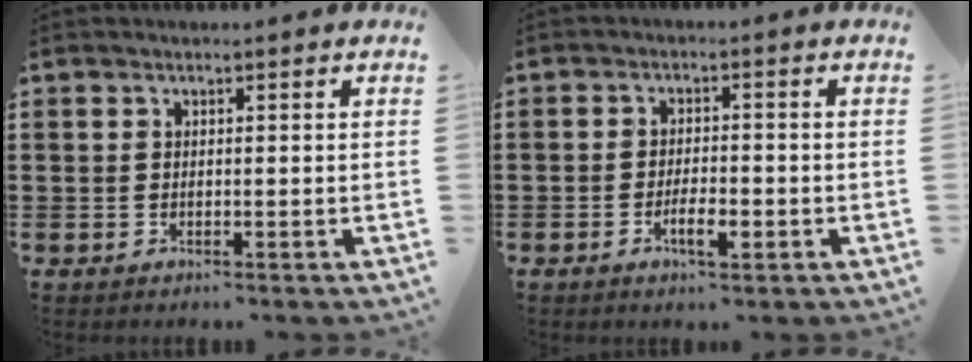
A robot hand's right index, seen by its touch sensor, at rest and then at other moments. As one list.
[{"total": 4.2, "force": [-1.8, 1.5, 3.4], "torque": [-0.064, 0.003, -0.034]}]